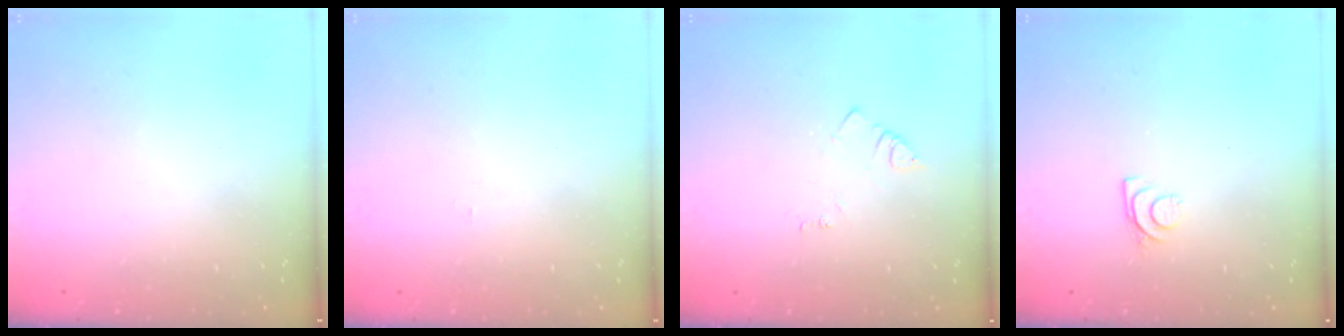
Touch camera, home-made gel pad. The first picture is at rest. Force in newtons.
{"total": 2.2, "press": 2.2, "slide": 0.3}
{"total": 2.7, "press": 2.7, "slide": 0.4}
{"total": 6.5, "press": 6.5, "slide": 0.7}